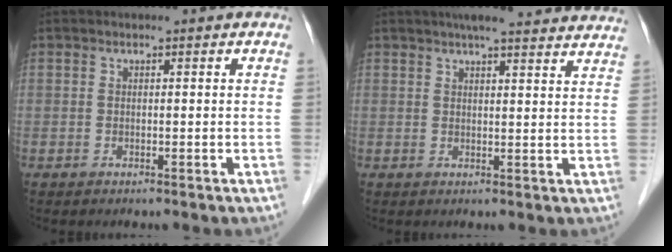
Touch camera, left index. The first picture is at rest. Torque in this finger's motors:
{"motor_torque": [0.80, -0.99, 0.24, 0.02]}